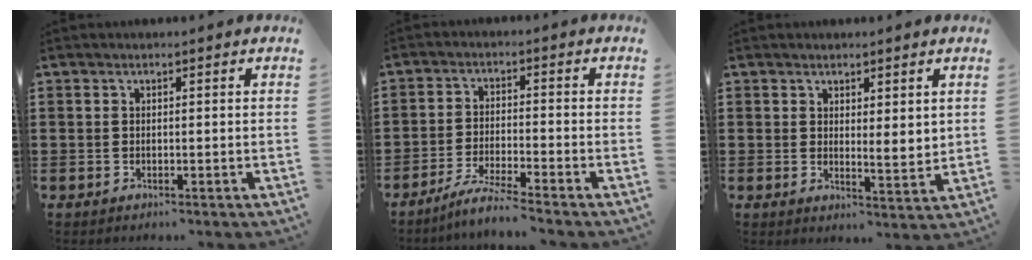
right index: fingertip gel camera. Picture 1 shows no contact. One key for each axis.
{"total": 4.3, "fx": -4.0, "fy": -0.6, "fz": 1.7, "tx": -0.043, "ty": -0.011, "tz": -0.081}
{"total": 2.7, "fx": 2.0, "fy": 1.0, "fz": 1.5, "tx": -0.025, "ty": -0.003, "tz": 0.036}